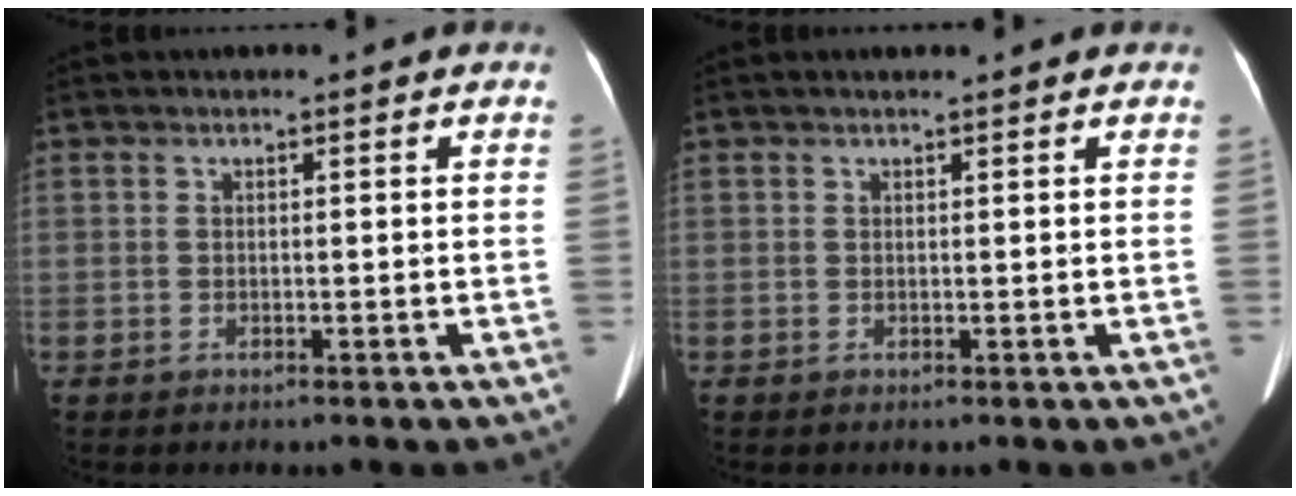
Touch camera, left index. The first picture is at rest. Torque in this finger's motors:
{"motor_torque": [-0.05, -0.03, -0.04, -0.01]}